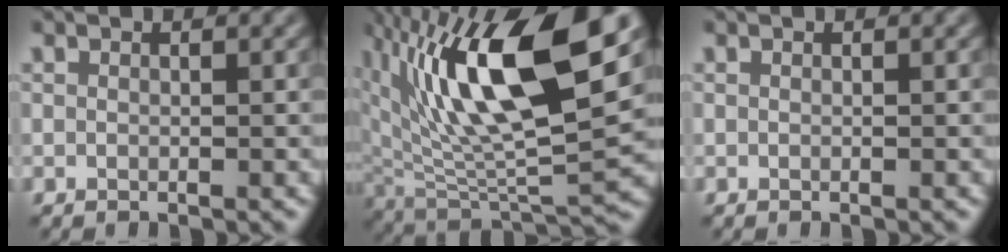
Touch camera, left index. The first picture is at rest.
{"total": 14.1, "force": [5.5, 4.9, 12.0], "torque": [-0.207, 0.001, 0.097]}
{"total": 0.0}